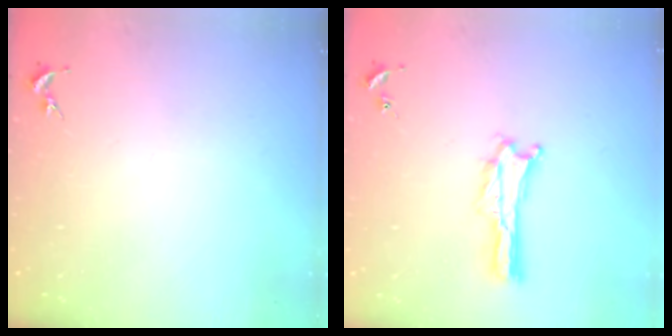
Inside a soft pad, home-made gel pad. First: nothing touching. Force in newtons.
{"total": 0.0}